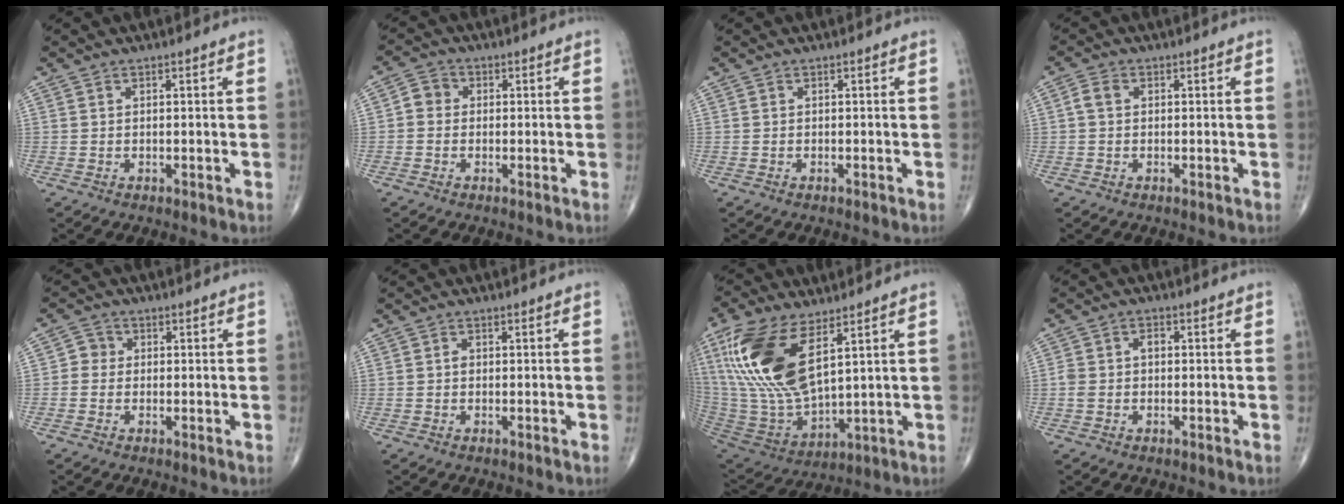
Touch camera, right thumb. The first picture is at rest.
{"total": 3.1, "force": [-0.2, 2.8, 1.4], "torque": [-0.011, 0.009, -0.016]}
{"total": 0.0}
{"total": 2.2, "force": [0.2, 1.6, 1.4], "torque": [-0.029, 0.006, 0.000]}
{"total": 2.5, "force": [-0.3, 2.3, 0.9], "torque": [0.000, 0.007, -0.017]}
{"total": 0.7, "force": [-0.1, 0.5, 0.4], "torque": [0.000, 0.002, -0.005]}
{"total": 20.7, "force": [8.5, 9.0, 16.5], "torque": [-0.353, -0.037, 0.175]}
{"total": 3.0, "force": [-0.1, 2.1, 2.1], "torque": [-0.045, 0.016, -0.003]}